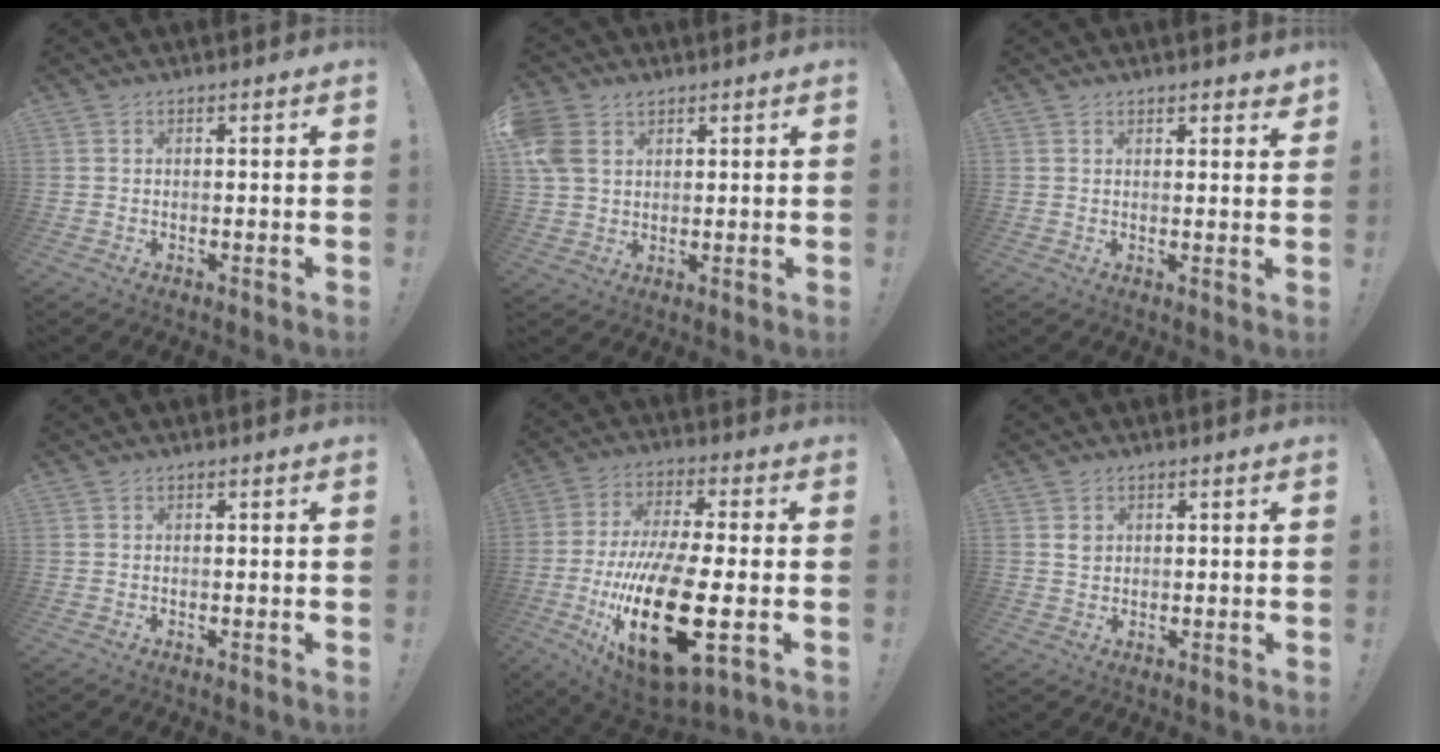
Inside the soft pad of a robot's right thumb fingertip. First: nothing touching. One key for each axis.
{"total": 7.6, "fx": 3.4, "fy": 5.4, "fz": 4.1, "tx": -0.086, "ty": -0.005, "tz": 0.069}
{"total": 2.3, "fx": 1.9, "fy": 0.9, "fz": 0.9, "tx": 0.003, "ty": -0.013, "tz": 0.030}
{"total": 0.0}
{"total": 25.8, "fx": -6.6, "fy": 10.1, "fz": 22.8, "tx": -0.443, "ty": 0.022, "tz": -0.094}
{"total": 2.3, "fx": 0.9, "fy": 2.1, "fz": 0.3, "tx": 0.015, "ty": -0.010, "tz": 0.013}